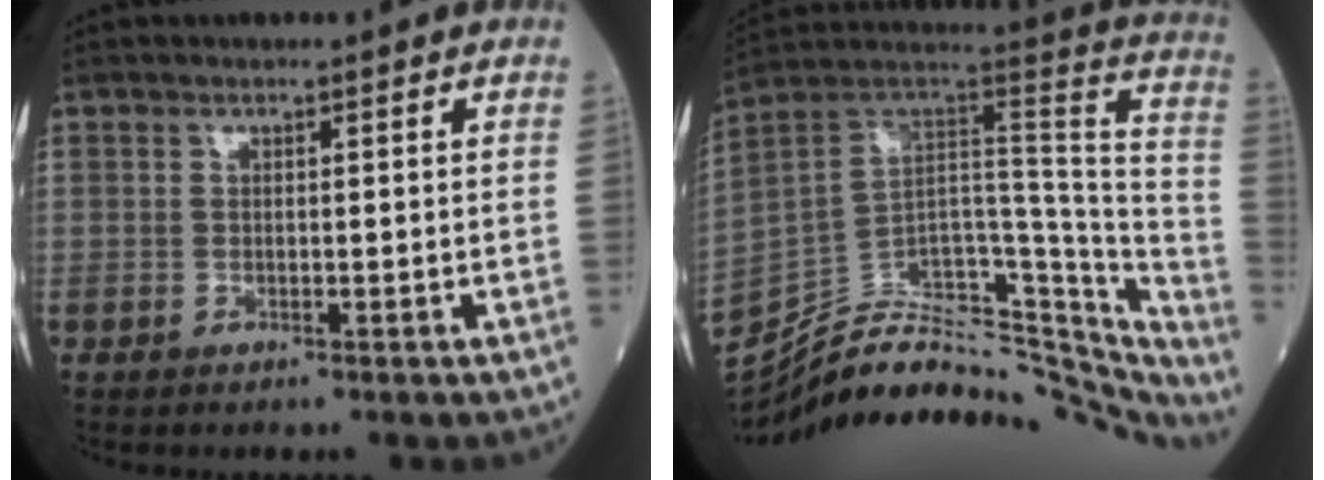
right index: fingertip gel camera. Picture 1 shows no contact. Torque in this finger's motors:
{"motor_torque": [-0.97, -1.16, -0.08, 0.00]}